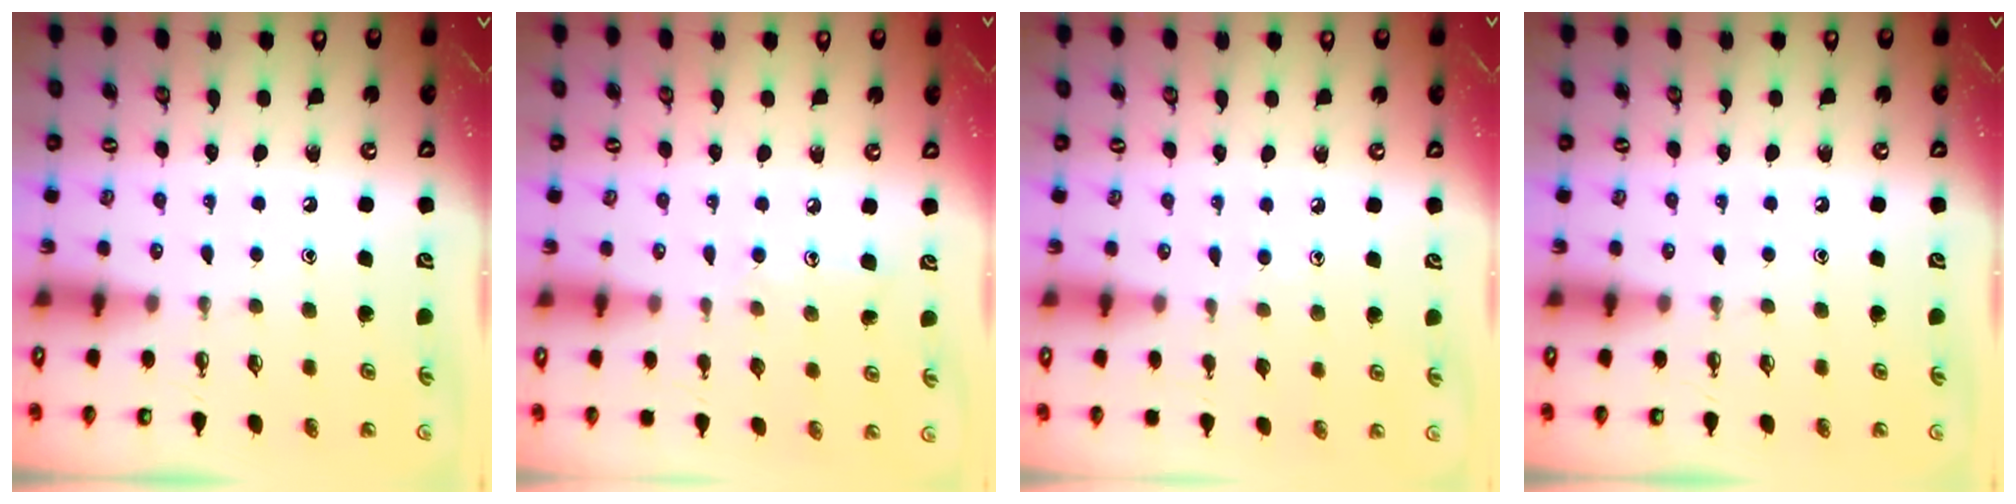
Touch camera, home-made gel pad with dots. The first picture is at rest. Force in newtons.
{"total": 6.1, "press": 6.1, "slide": 0.3}
{"total": 6.1, "press": 6.1, "slide": 0.6}
{"total": 0.0}